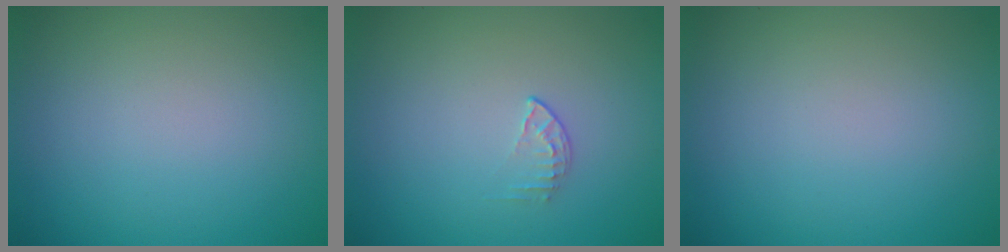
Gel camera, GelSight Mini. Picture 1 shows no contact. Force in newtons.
{"total": 0.8, "press": 0.6, "slide": 0.6}
{"total": 0.0}